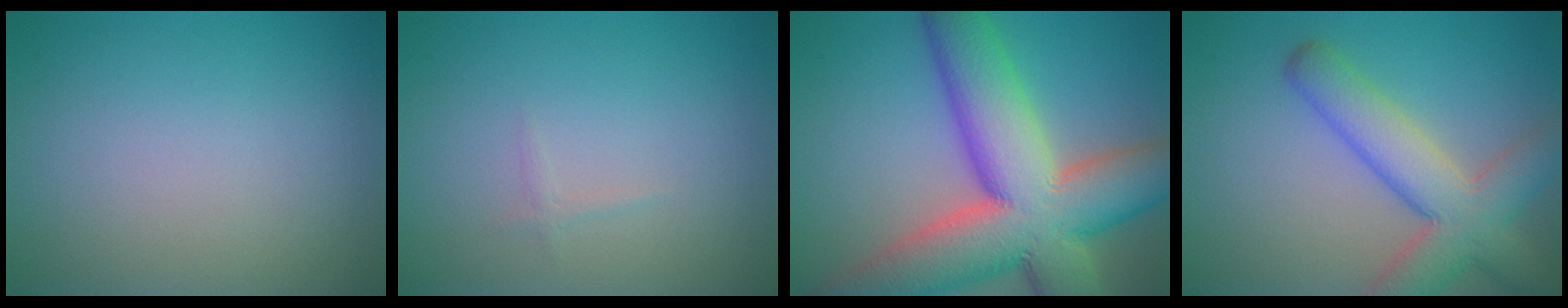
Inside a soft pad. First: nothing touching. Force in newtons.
{"total": 0.5, "press": 0.5, "slide": 0.0}
{"total": 15.7, "press": 15.7, "slide": 1.0}
{"total": 7.1, "press": 7.0, "slide": 0.4}